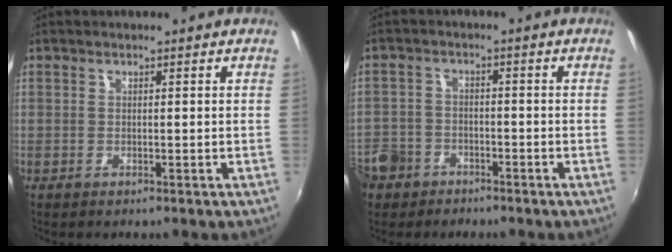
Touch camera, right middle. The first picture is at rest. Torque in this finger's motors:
{"motor_torque": [0.61, -0.65, 0.22, 0.13]}